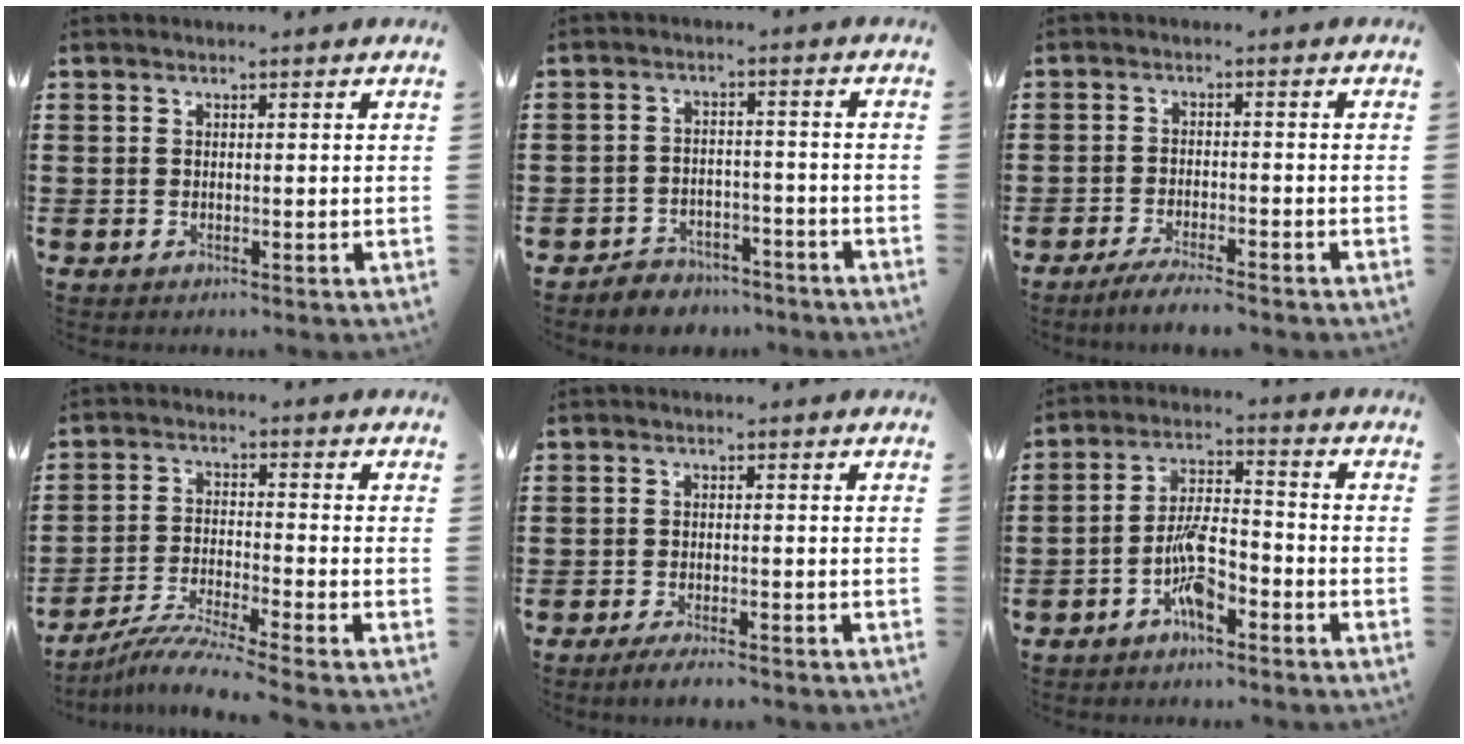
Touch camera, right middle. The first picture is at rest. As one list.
[{"total": 3.8, "force": [-3.7, 0.8, -0.2], "torque": [-0.004, 0.005, -0.078]}, {"total": 3.3, "force": [-3.0, -0.1, 1.3], "torque": [-0.022, -0.002, -0.058]}, {"total": 5.7, "force": [-5.2, -0.6, 2.1], "torque": [-0.047, -0.018, -0.103]}, {"total": 2.2, "force": [-1.9, 0.1, 0.9], "torque": [-0.016, 0.001, -0.037]}, {"total": 7.0, "force": [-3.7, 2.2, 5.4], "torque": [-0.116, 0.005, -0.073]}]